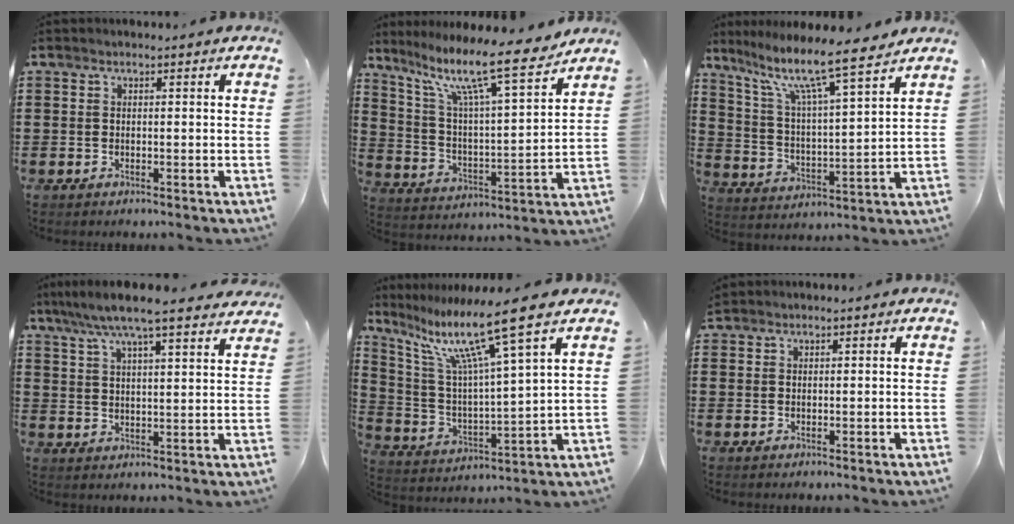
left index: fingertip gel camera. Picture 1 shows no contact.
{"total": 12.2, "force": [9.1, 1.5, 7.9], "torque": [-0.168, -0.058, 0.146]}
{"total": 9.9, "force": [7.7, 0.9, 6.2], "torque": [-0.141, -0.046, 0.122]}
{"total": 6.6, "force": [5.8, 0.4, 3.1], "torque": [-0.082, -0.019, 0.100]}
{"total": 12.8, "force": [8.7, 0.5, 9.4], "torque": [-0.201, -0.035, 0.137]}
{"total": 0.7, "force": [0.7, 0.1, 0.0], "torque": [-0.002, 0.000, 0.015]}